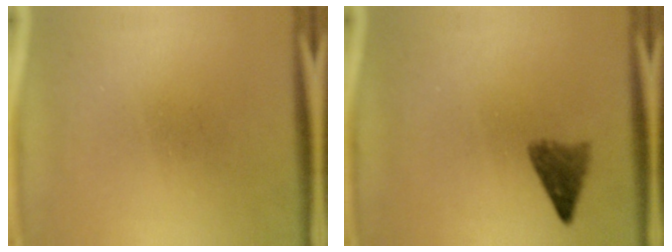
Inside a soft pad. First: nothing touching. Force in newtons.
{"total": 3.3}